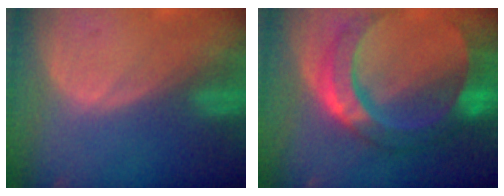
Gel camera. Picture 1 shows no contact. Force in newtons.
{"total": 11.0, "press": 11.0, "slide": 1.0}